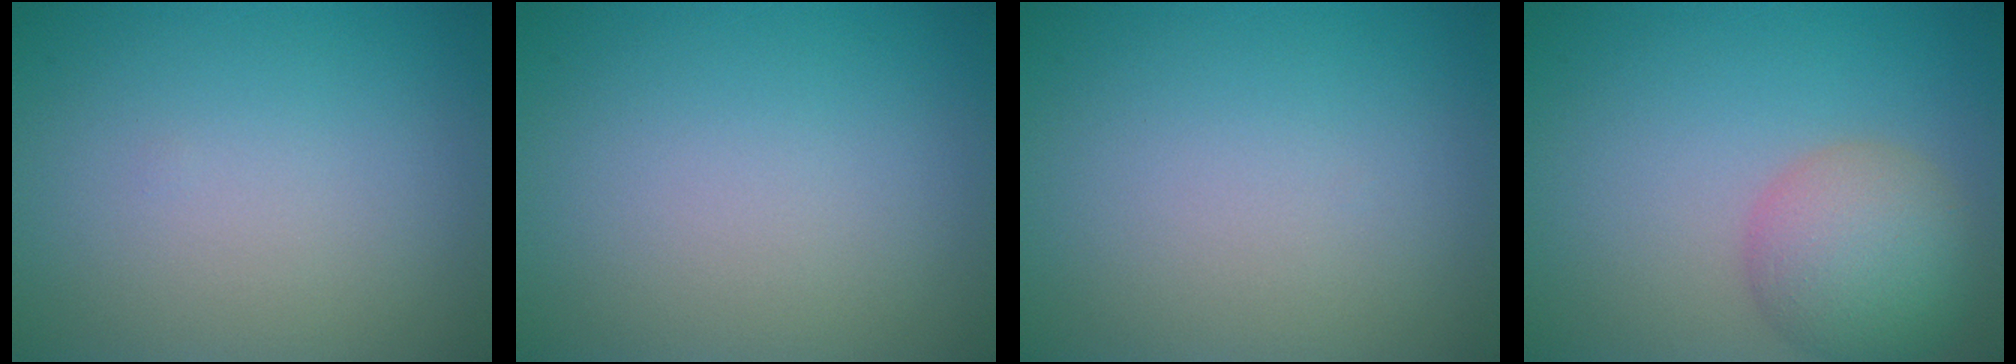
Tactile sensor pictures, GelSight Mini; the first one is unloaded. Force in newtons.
{"total": 0.0}
{"total": 0.0}
{"total": 5.6, "press": 5.6, "slide": 0.3}